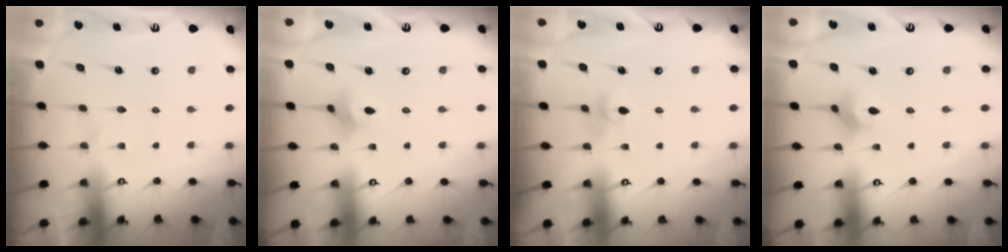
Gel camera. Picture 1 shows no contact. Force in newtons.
{"total": 2.2, "press": 2.1, "slide": 0.4}
{"total": 3.6, "press": 3.5, "slide": 0.8}
{"total": 2.9, "press": 2.9, "slide": 0.7}